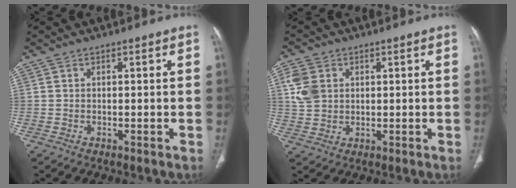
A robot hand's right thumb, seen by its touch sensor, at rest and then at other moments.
{"total": 6.6, "force": [1.7, 5.2, 3.7], "torque": [-0.068, -0.002, 0.035]}